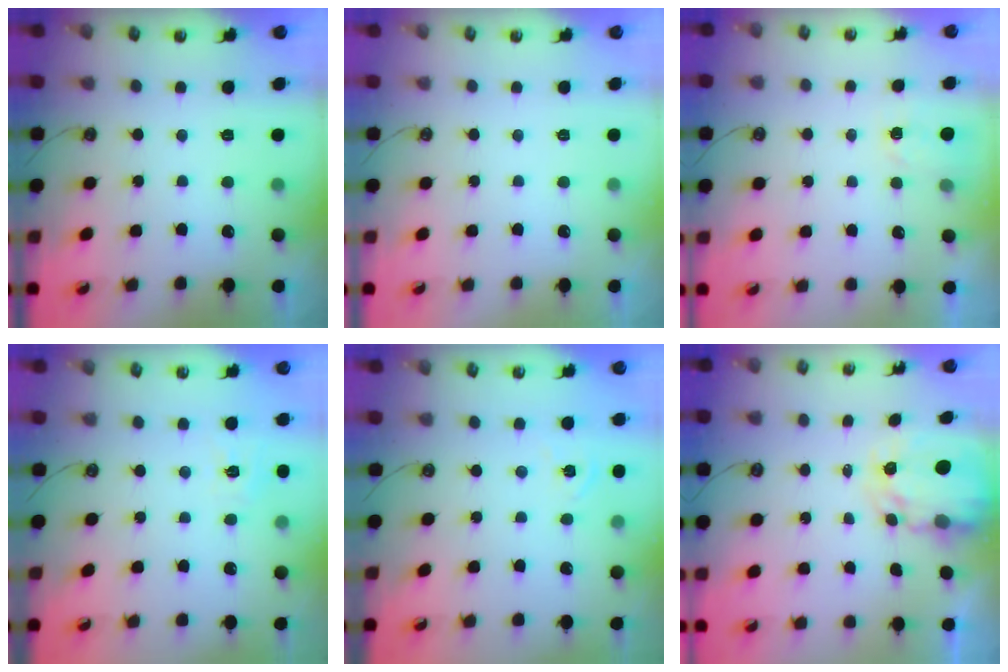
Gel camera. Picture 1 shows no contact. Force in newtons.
{"total": 0.0}
{"total": 1.8, "press": 1.8, "slide": 0.3}
{"total": 6.1, "press": 6.0, "slide": 0.6}
{"total": 6.2, "press": 6.1, "slide": 0.6}
{"total": 5.5, "press": 5.5, "slide": 0.5}